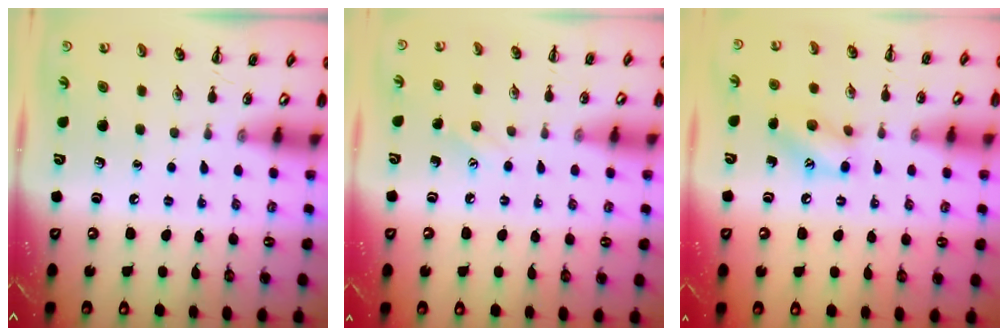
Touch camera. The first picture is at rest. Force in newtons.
{"total": 5.9, "press": 5.7, "slide": 1.5}
{"total": 10.8, "press": 10.7, "slide": 1.6}